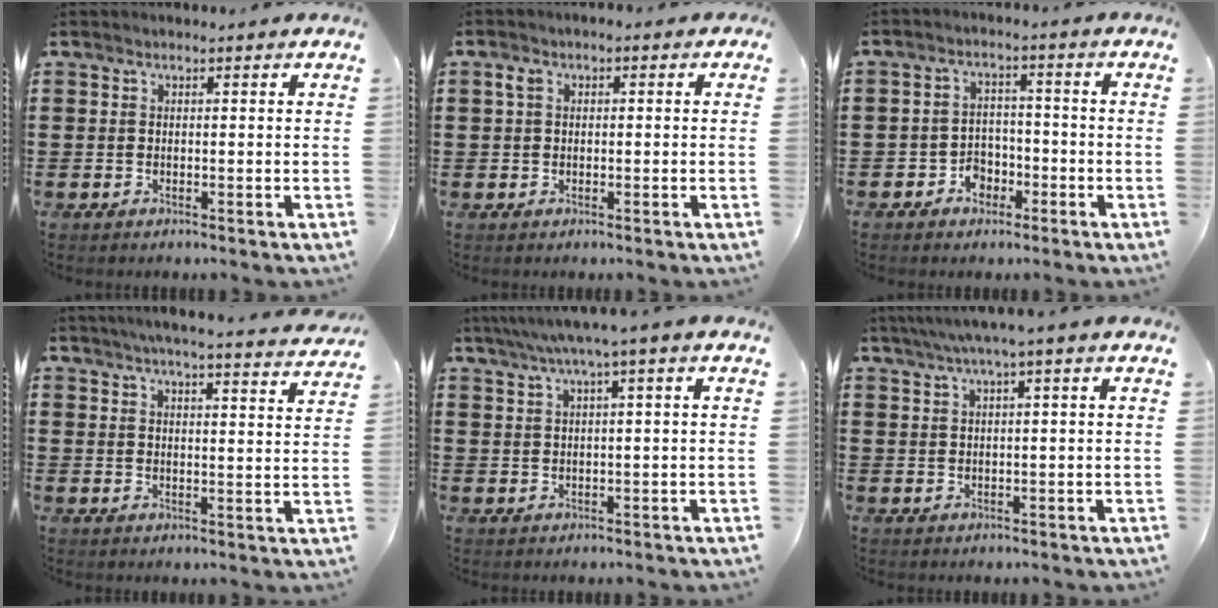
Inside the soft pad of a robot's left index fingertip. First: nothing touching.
{"total": 2.4, "force": [0.1, 1.6, 1.7], "torque": [-0.046, 0.007, -0.003]}
{"total": 3.7, "force": [-2.4, 2.6, 1.0], "torque": [-0.026, 0.009, -0.051]}
{"total": 4.5, "force": [4.2, -0.5, 1.5], "torque": [-0.045, -0.021, 0.071]}
{"total": 3.6, "force": [1.6, -0.5, 3.2], "torque": [-0.064, -0.003, 0.023]}
{"total": 2.9, "force": [1.4, -0.3, 2.5], "torque": [-0.048, 0.000, 0.023]}